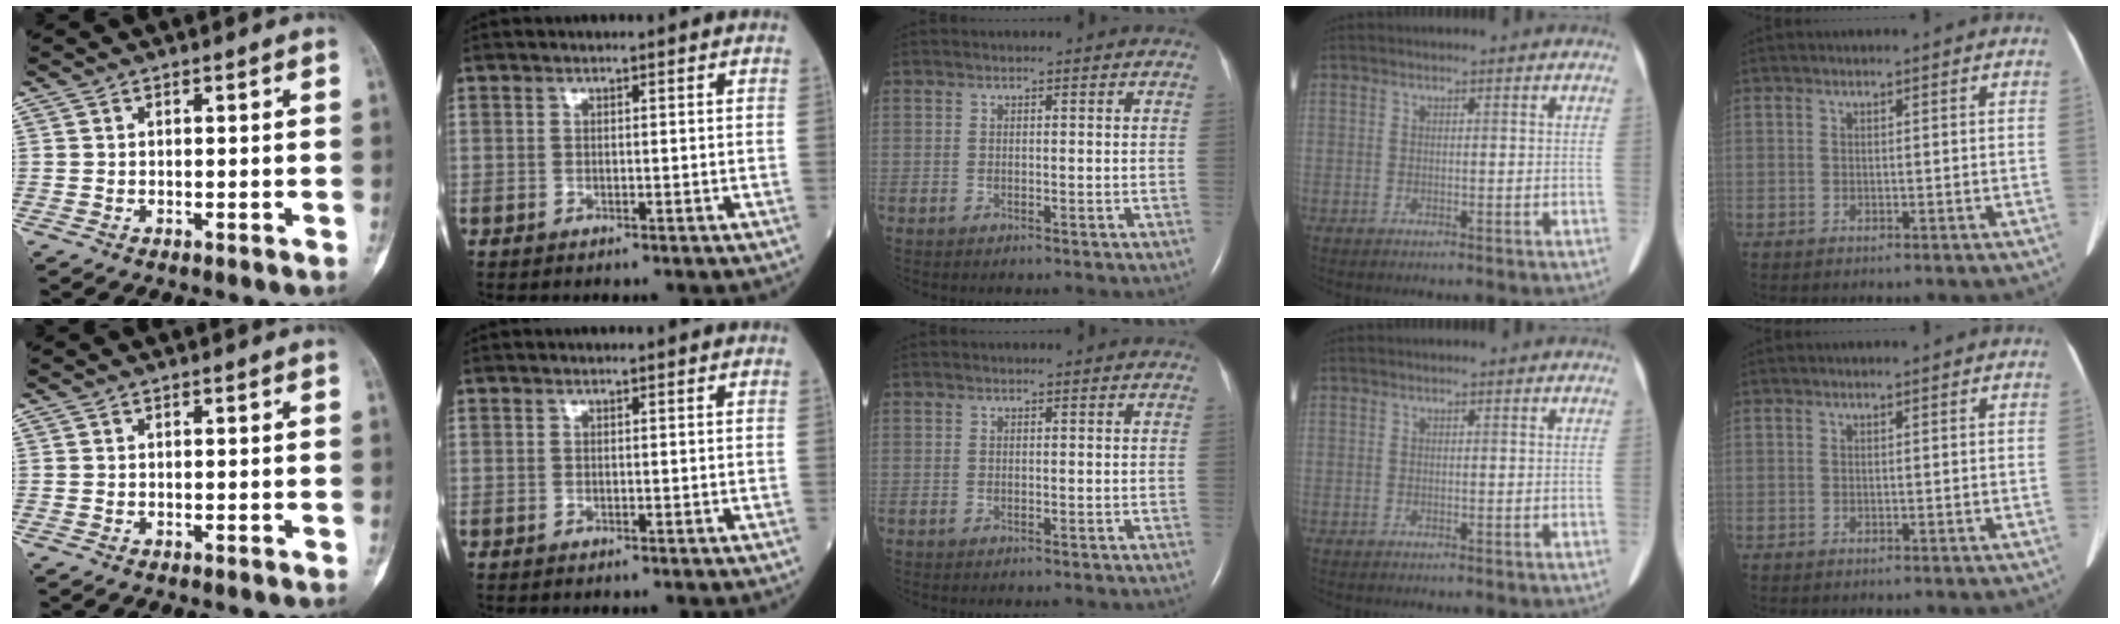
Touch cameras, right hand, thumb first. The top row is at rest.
{}